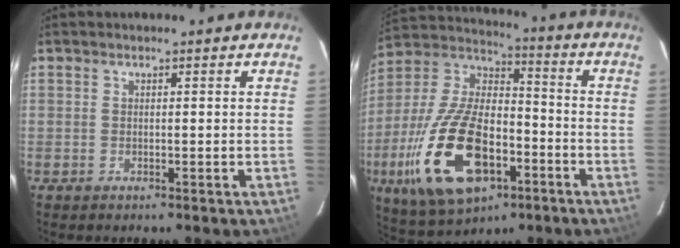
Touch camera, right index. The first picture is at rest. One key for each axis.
{"total": 23.7, "fx": -9.2, "fy": 12.1, "fz": 18.2, "tx": -0.389, "ty": -0.017, "tz": -0.154}